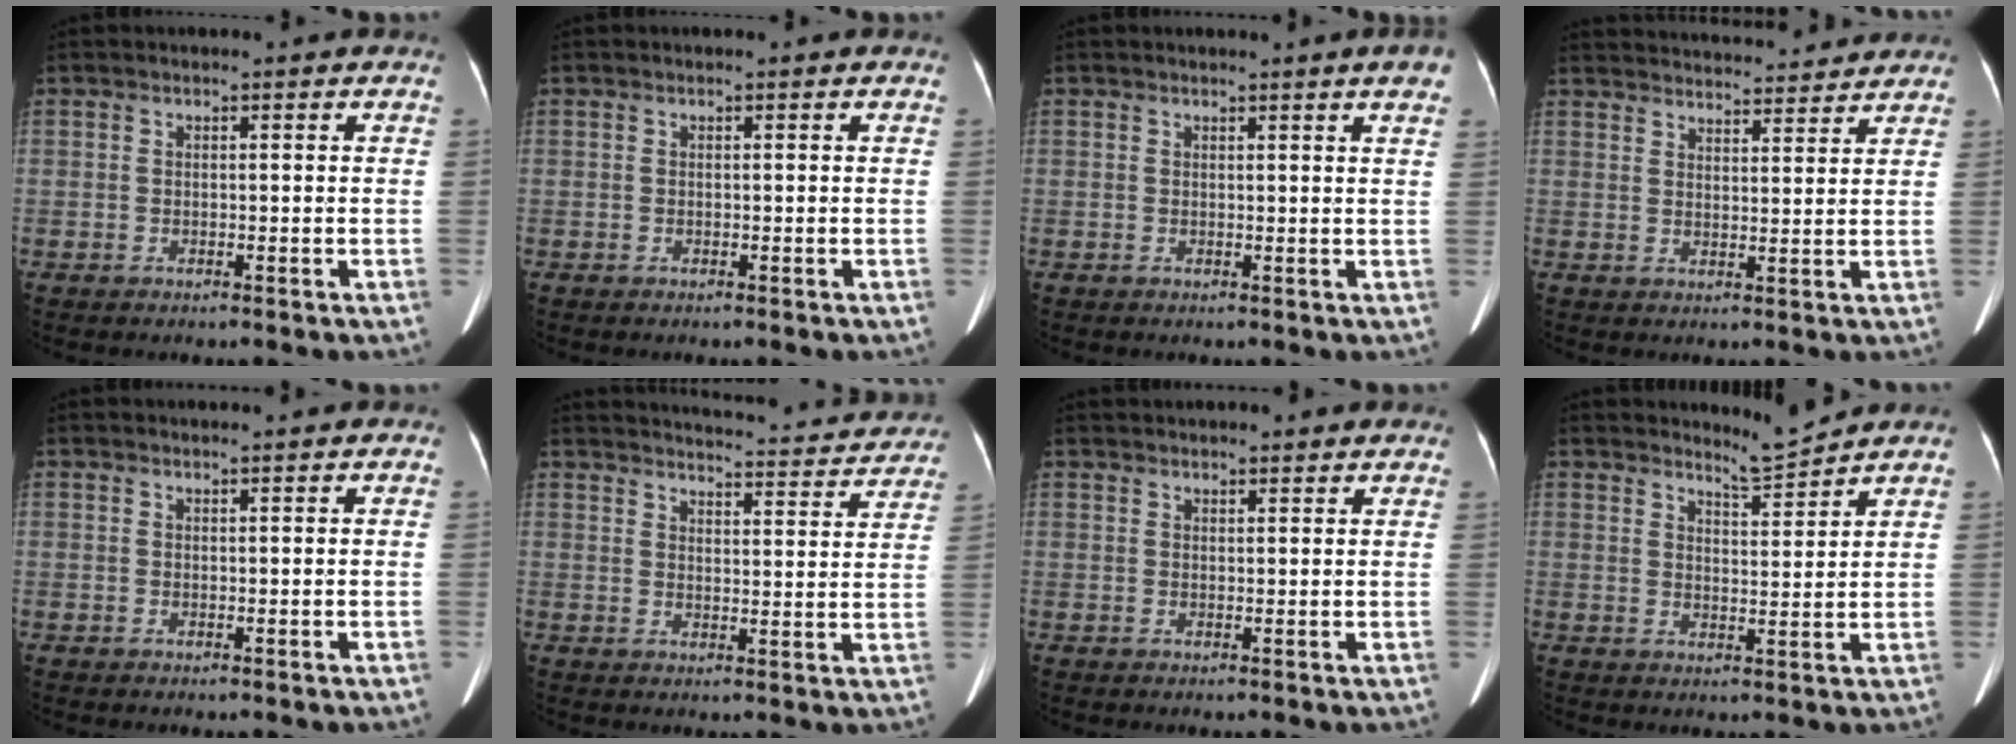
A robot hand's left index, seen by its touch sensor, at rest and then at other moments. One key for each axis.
{"total": 0.0}
{"total": 3.8, "fx": 2.7, "fy": -0.2, "fz": 2.7, "tx": -0.029, "ty": -0.010, "tz": 0.020}
{"total": 16.5, "fx": 15.9, "fy": 2.1, "fz": 4.0, "tx": -0.057, "ty": 0.017, "tz": 0.218}
{"total": 2.3, "fx": 2.2, "fy": -0.1, "fz": 0.8, "tx": -0.009, "ty": 0.002, "tz": 0.027}
{"total": 21.7, "fx": 20.7, "fy": 3.0, "fz": 5.7, "tx": -0.074, "ty": -0.040, "tz": 0.245}
{"total": 8.0, "fx": 7.4, "fy": 1.3, "fz": 2.7, "tx": -0.027, "ty": 0.024, "tz": 0.088}
{"total": 3.6, "fx": 3.4, "fy": -1.1, "fz": -0.3, "tx": -0.003, "ty": -0.029, "tz": 0.062}